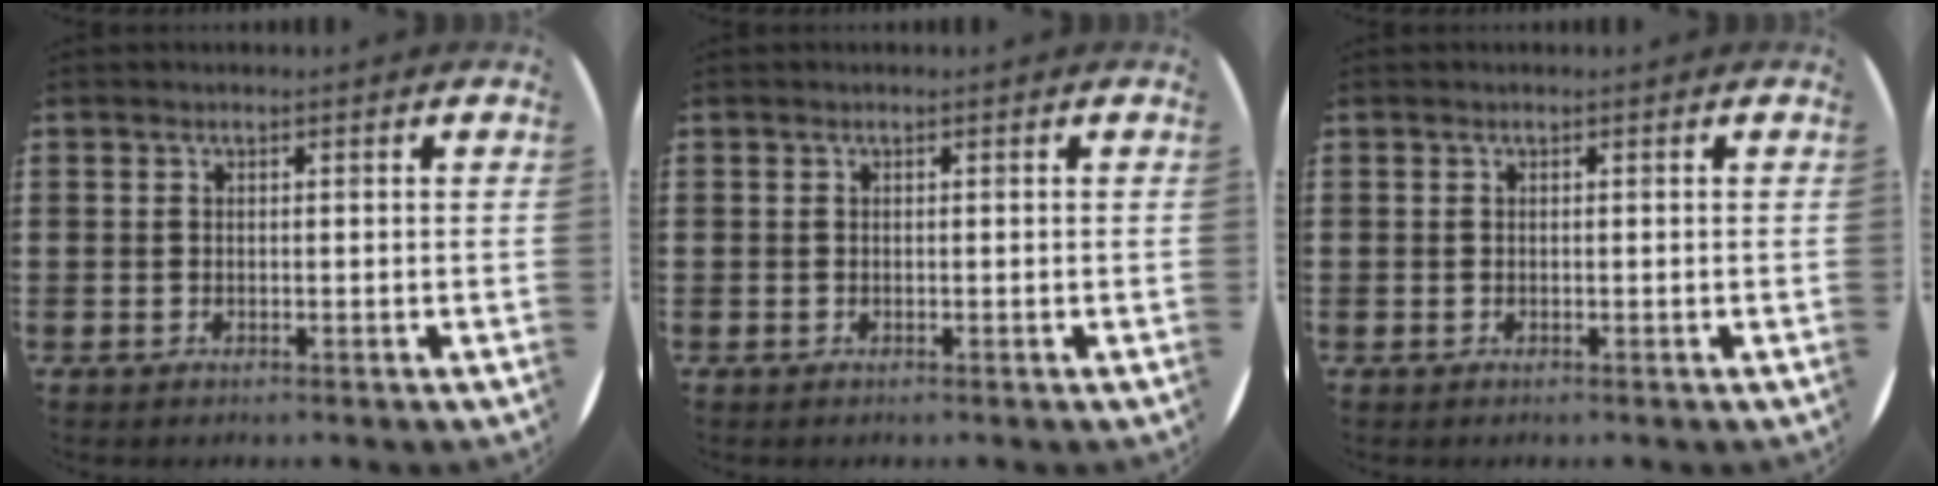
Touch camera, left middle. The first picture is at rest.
{"total": 0.0}
{"total": 0.0}